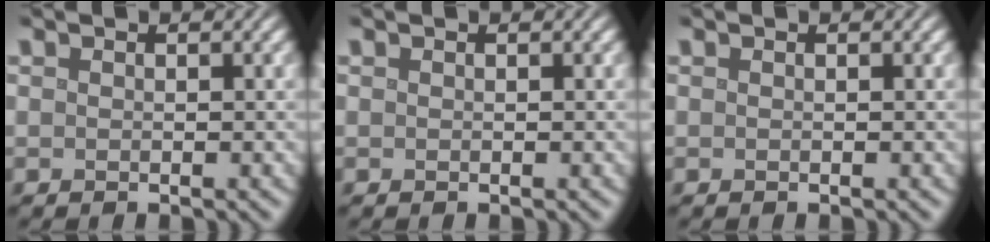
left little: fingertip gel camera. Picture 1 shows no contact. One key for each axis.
{"total": 0.0}
{"total": 0.0}